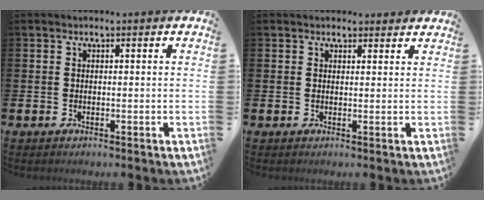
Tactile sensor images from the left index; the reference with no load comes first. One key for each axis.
{"total": 1.7, "fx": 1.6, "fy": 0.7, "fz": 0.1, "tx": 0.009, "ty": -0.003, "tz": 0.027}